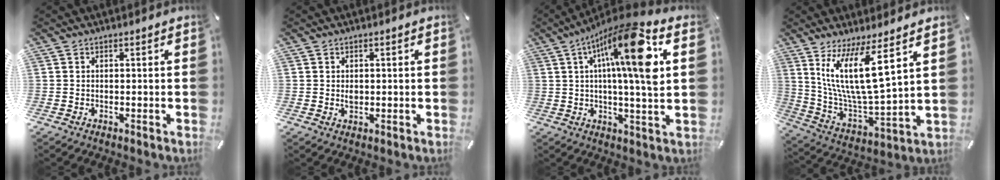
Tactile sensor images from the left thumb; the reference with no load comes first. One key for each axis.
{"total": 1.7, "fx": 0.1, "fy": 1.3, "fz": 1.1, "tx": -0.014, "ty": 0.001, "tz": -0.002}
{"total": 19.0, "fx": 6.0, "fy": 3.2, "fz": 17.7, "tx": -0.291, "ty": -0.021, "tz": 0.078}
{"total": 16.1, "fx": 8.9, "fy": 3.3, "fz": 13.0, "tx": -0.273, "ty": -0.054, "tz": 0.143}